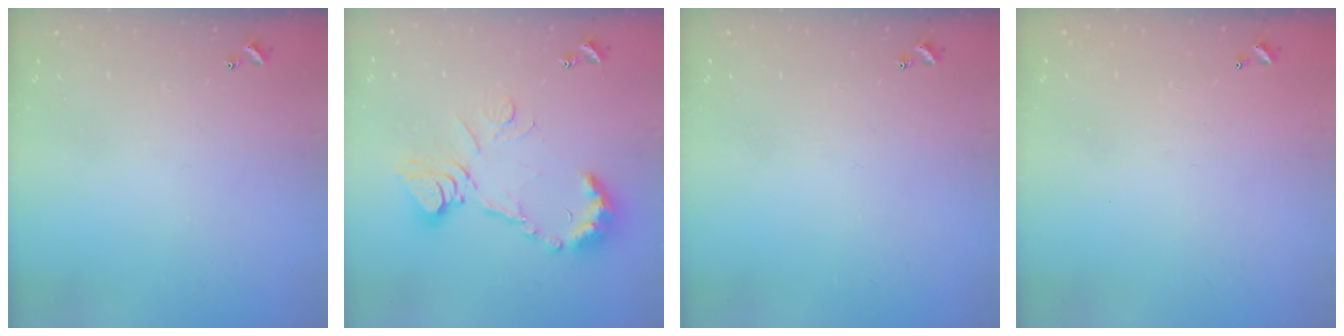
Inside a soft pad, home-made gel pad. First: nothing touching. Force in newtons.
{"total": 14.2, "press": 14.2, "slide": 1.6}
{"total": 0.0}
{"total": 2.9, "press": 2.9, "slide": 0.1}